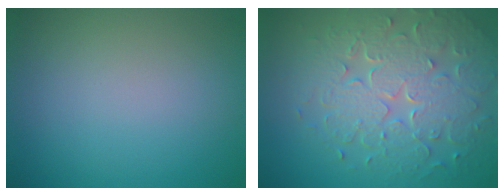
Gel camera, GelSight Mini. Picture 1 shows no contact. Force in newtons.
{"total": 8.3, "press": 6.0, "slide": 5.7}